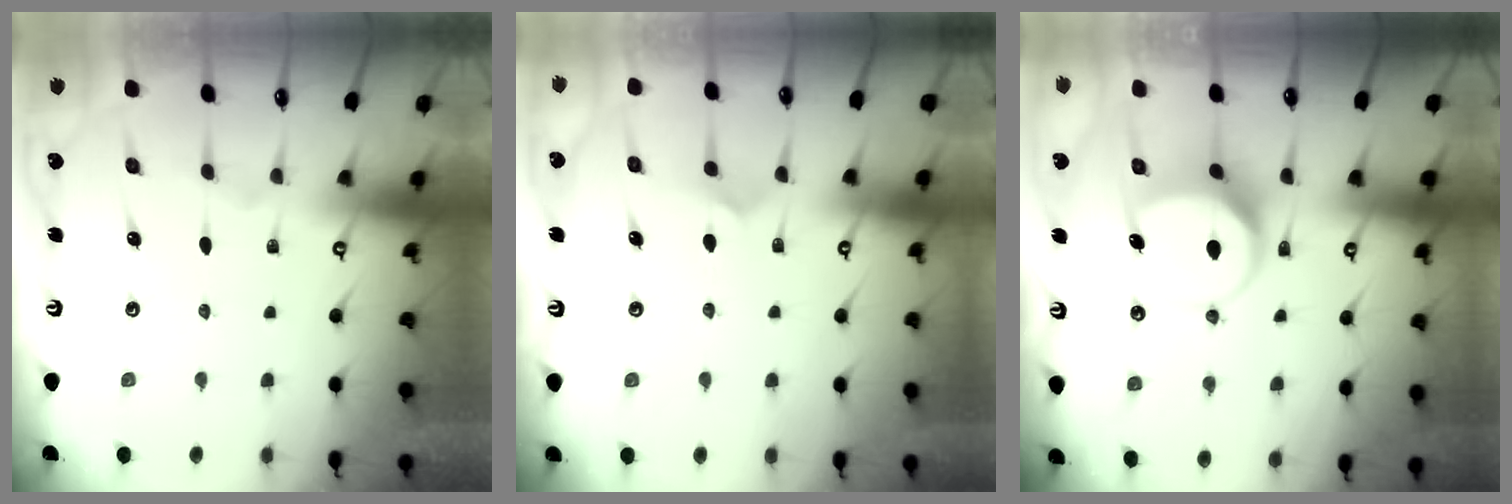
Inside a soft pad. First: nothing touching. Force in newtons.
{"total": 5.8, "press": 5.8, "slide": 0.1}
{"total": 7.5, "press": 7.4, "slide": 0.7}